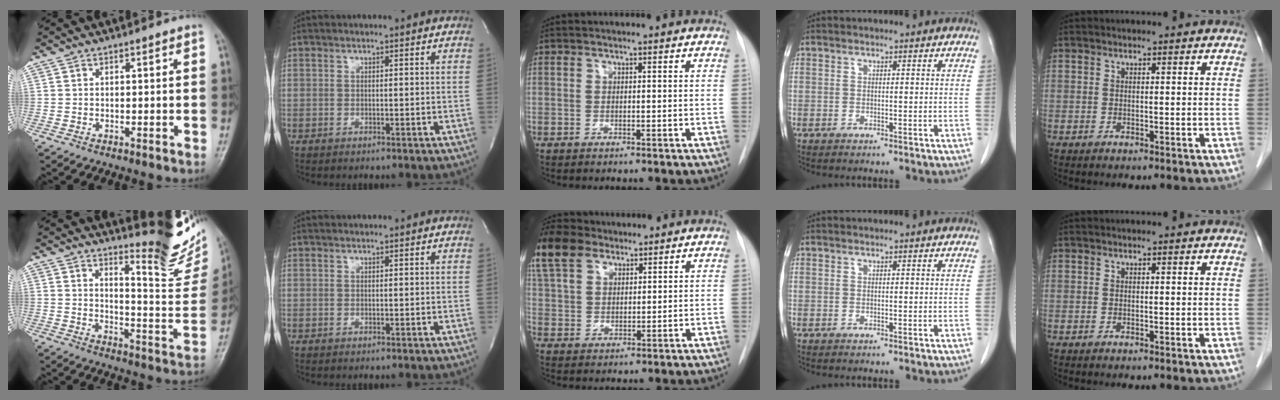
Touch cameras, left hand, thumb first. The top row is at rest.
{"thumb": {"total": 13.9, "force": [12.4, 2.1, 6.1], "torque": [-0.056, -0.136, 0.154]}, "middle": {"total": 10.5, "force": [7.2, 5.7, 5.0], "torque": [-0.121, 0.026, 0.143]}}